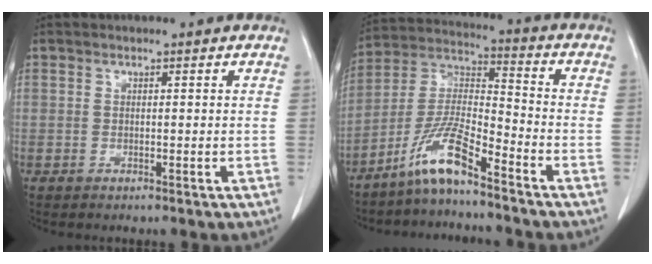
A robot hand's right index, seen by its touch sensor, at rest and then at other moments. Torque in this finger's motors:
{"motor_torque": [1.02, -0.89, 0.27, 0.16]}